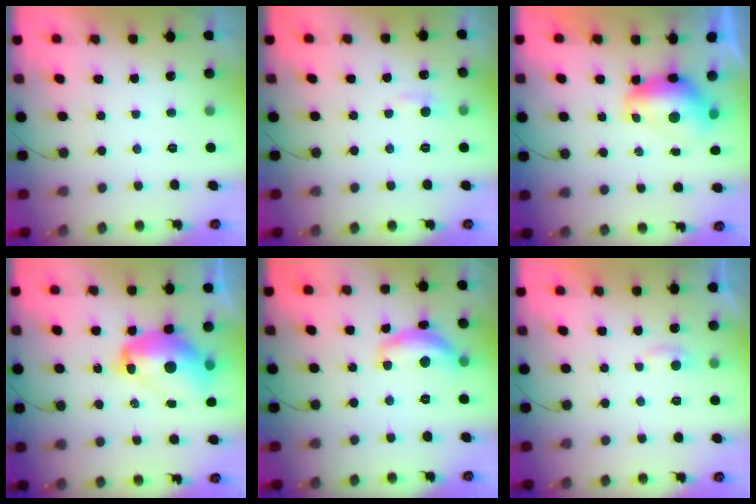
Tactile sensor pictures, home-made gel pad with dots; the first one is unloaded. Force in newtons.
{"total": 5.3, "press": 5.2, "slide": 0.6}
{"total": 8.7, "press": 8.7, "slide": 0.6}
{"total": 13.9, "press": 13.8, "slide": 1.7}
{"total": 12.7, "press": 12.7, "slide": 0.7}
{"total": 2.8, "press": 2.8, "slide": 0.4}